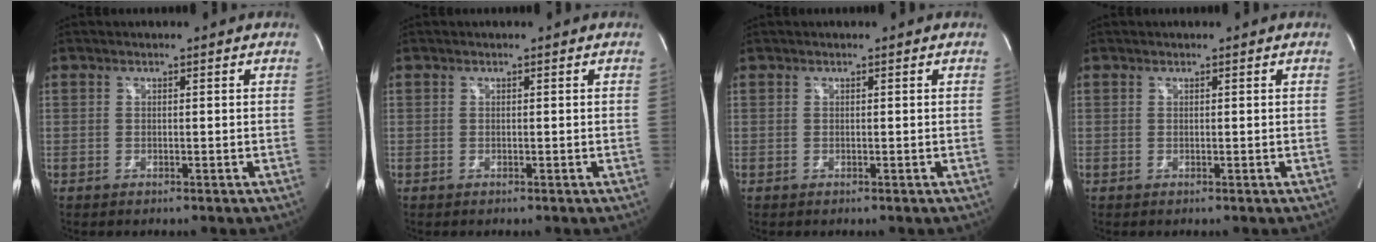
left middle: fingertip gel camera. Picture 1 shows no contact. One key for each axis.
{"total": 0.0}
{"total": 0.0}
{"total": 0.0}